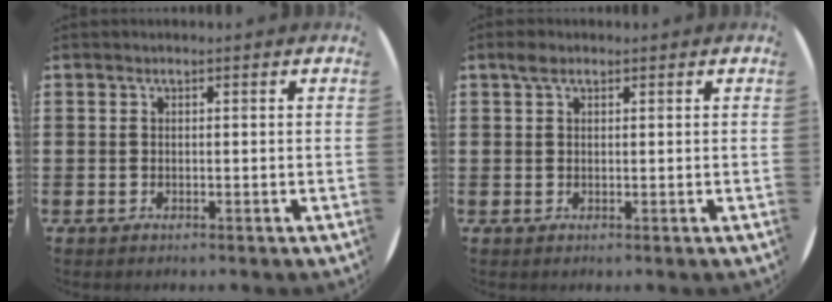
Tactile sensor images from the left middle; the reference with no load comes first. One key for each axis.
{"total": 1.5, "fx": 1.0, "fy": 0.8, "fz": 0.9, "tx": -0.011, "ty": 0.003, "tz": 0.016}